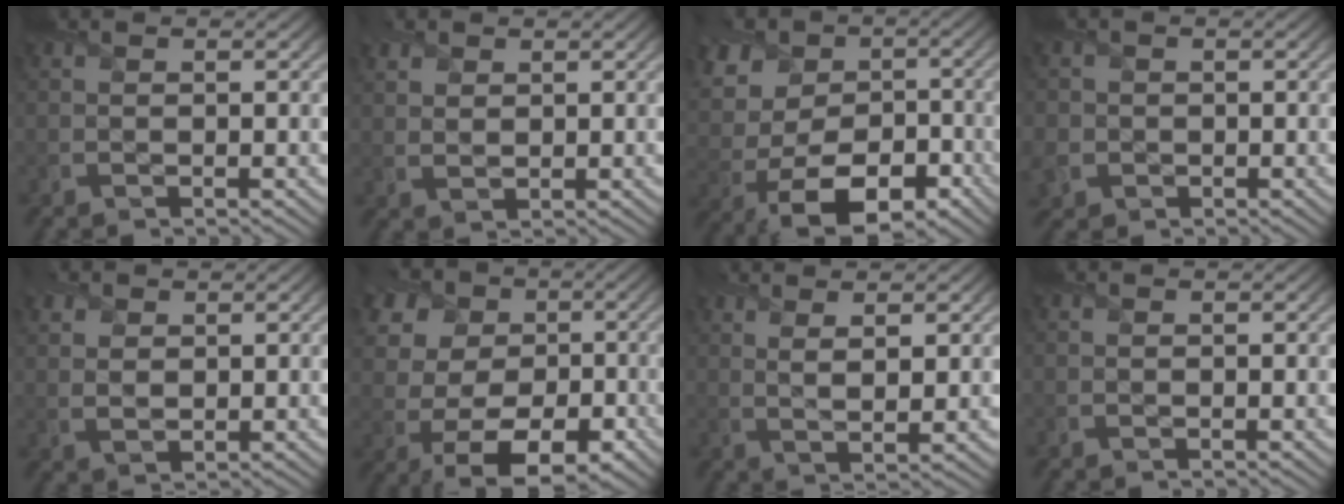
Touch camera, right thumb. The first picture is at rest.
{"total": 2.4, "force": [1.6, 1.4, 1.2], "torque": [-0.030, 0.002, 0.035]}
{"total": 13.2, "force": [-1.5, 9.8, 8.7], "torque": [-0.179, -0.005, -0.025]}
{"total": 3.9, "force": [-0.9, 3.6, 1.2], "torque": [-0.044, -0.009, -0.026]}
{"total": 2.7, "force": [1.6, 1.6, 1.5], "torque": [-0.038, 0.001, 0.033]}
{"total": 13.6, "force": [0.3, 10.6, 8.5], "torque": [-0.168, 0.010, -0.003]}
{"total": 4.0, "force": [2.1, 0.6, 3.3], "torque": [-0.061, -0.001, 0.043]}
{"total": 0.0}